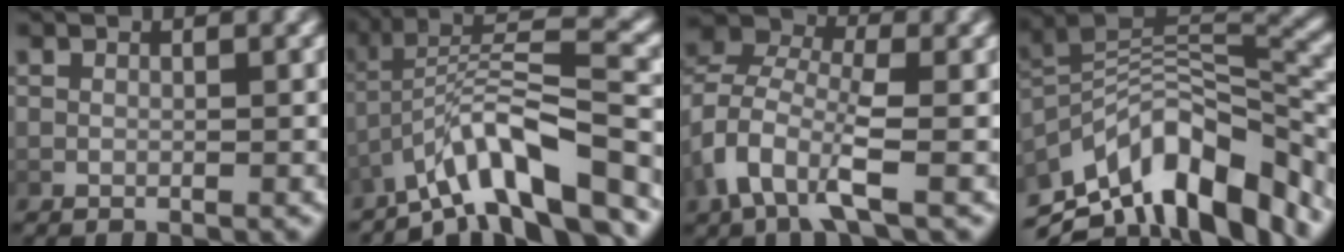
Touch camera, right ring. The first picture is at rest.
{"total": 9.4, "force": [-4.1, 3.5, 7.7], "torque": [-0.118, -0.002, -0.055]}
{"total": 5.8, "force": [0.5, 4.0, 4.3], "torque": [-0.102, -0.007, 0.005]}
{"total": 14.7, "force": [-4.1, 9.5, 10.5], "torque": [-0.171, -0.025, -0.051]}